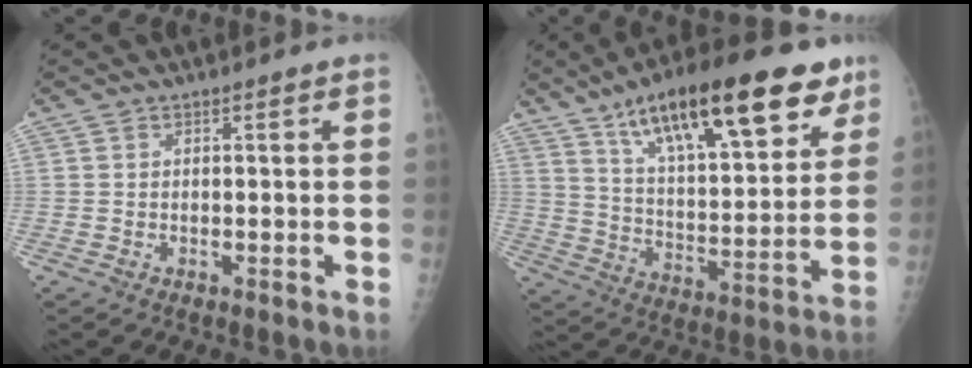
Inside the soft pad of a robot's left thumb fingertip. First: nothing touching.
{"total": 26.2, "force": [15.4, 9.0, 19.2], "torque": [-0.266, -0.034, 0.249]}